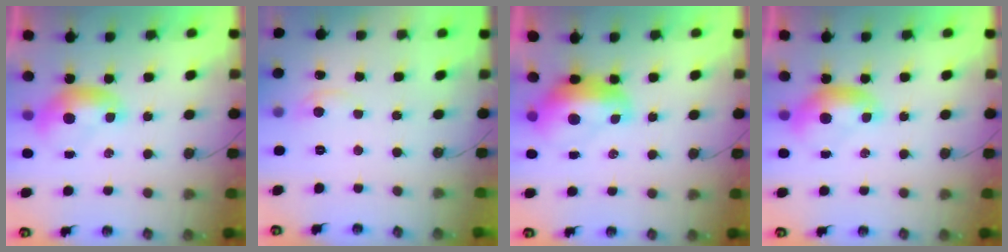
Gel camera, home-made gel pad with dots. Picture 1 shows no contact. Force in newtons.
{"total": 0.8, "press": 0.6, "slide": 0.6}
{"total": 3.2, "press": 3.0, "slide": 0.8}
{"total": 0.0}